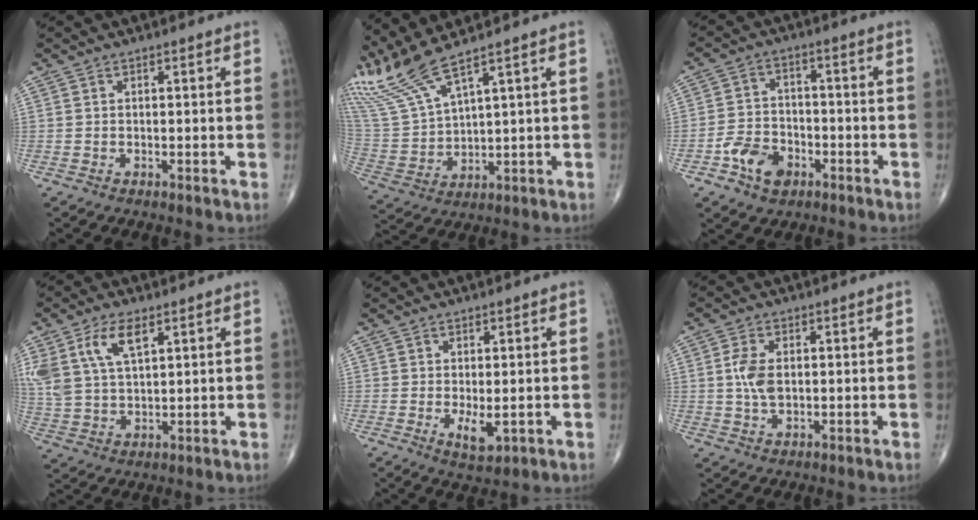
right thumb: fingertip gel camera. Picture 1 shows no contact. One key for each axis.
{"total": 10.7, "fx": 9.2, "fy": 0.1, "fz": 5.5, "tx": -0.142, "ty": -0.039, "tz": 0.211}
{"total": 8.0, "fx": -3.9, "fy": 5.5, "fz": 4.3, "tx": -0.056, "ty": 0.024, "tz": -0.069}
{"total": 10.5, "fx": 5.0, "fy": 5.1, "fz": 7.7, "tx": -0.164, "ty": -0.009, "tz": 0.105}
{"total": 3.6, "fx": -0.6, "fy": 1.5, "fz": 3.2, "tx": -0.048, "ty": -0.010, "tz": -0.001}
{"total": 5.0, "fx": 0.5, "fy": 2.8, "fz": 4.1, "tx": -0.089, "ty": 0.000, "tz": 0.009}